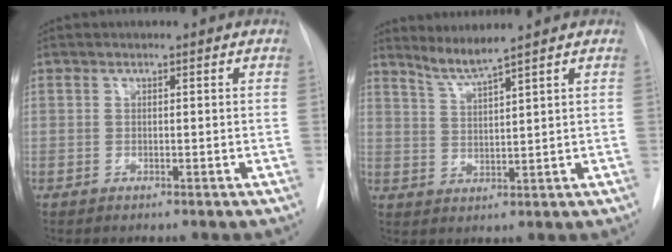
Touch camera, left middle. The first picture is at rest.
{"total": 3.9, "force": [3.4, -1.4, 1.4], "torque": [-0.034, -0.013, 0.072]}